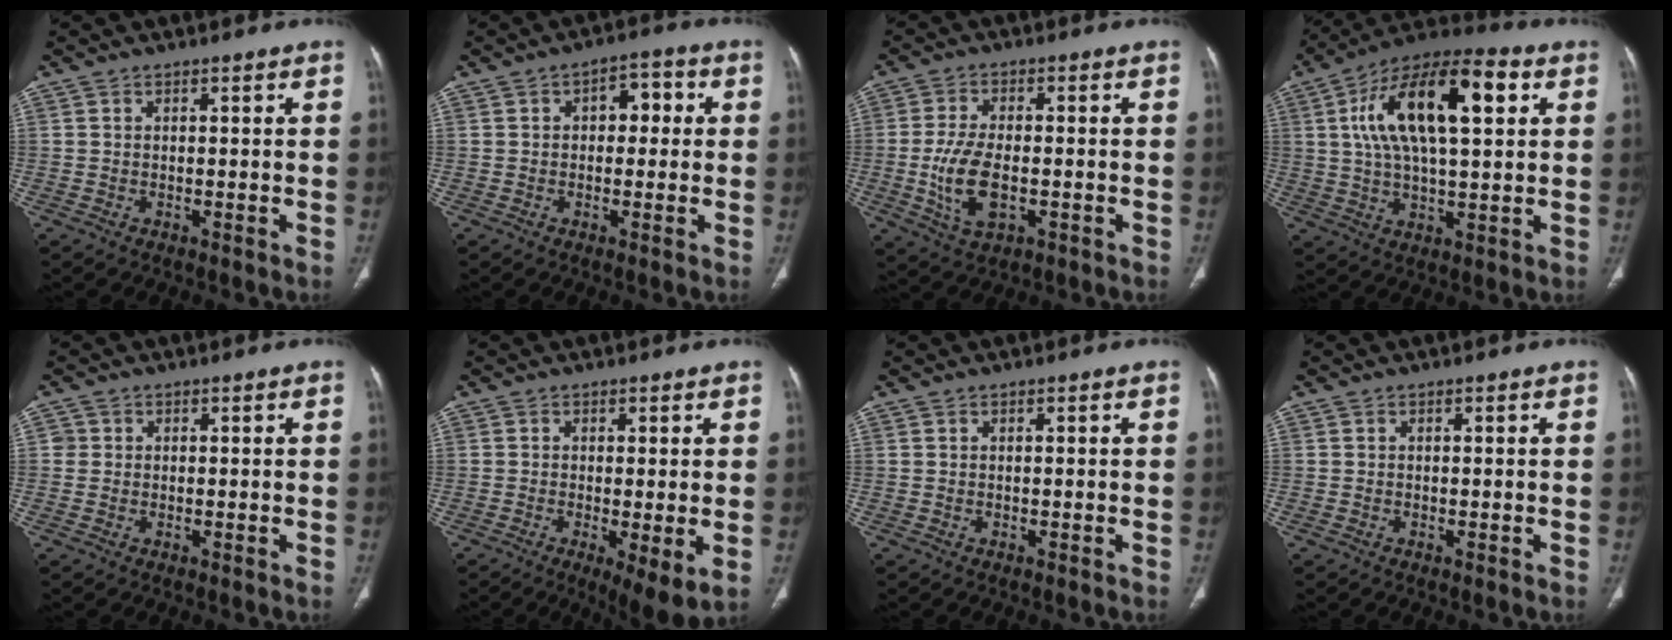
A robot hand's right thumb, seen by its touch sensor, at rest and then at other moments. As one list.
[{"total": 5.4, "force": [0.8, 3.4, 4.1], "torque": [-0.027, 0.017, 0.003]}, {"total": 9.2, "force": [-2.0, 4.7, 7.7], "torque": [-0.157, 0.001, -0.032]}, {"total": 20.5, "force": [5.6, 8.4, 17.8], "torque": [-0.301, 0.017, 0.087]}, {"total": 1.4, "force": [0.1, 1.4, 0.2], "torque": [0.006, 0.004, 0.001]}, {"total": 7.0, "force": [-1.8, 1.6, 6.5], "torque": [-0.111, -0.024, -0.030]}, {"total": 0.0}, {"total": 0.0}]